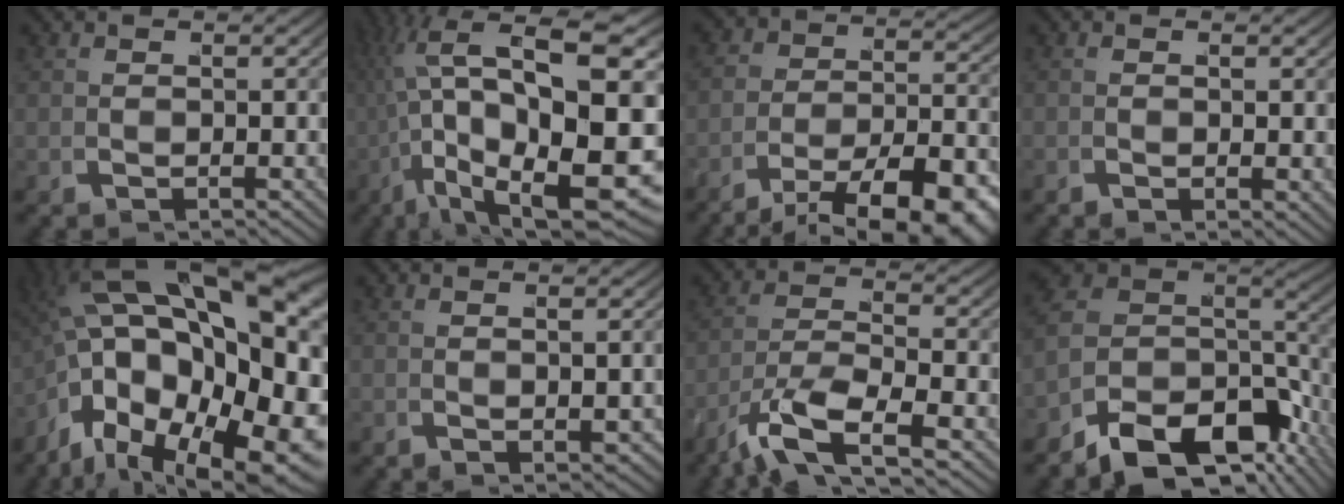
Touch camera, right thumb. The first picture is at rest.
{"total": 19.4, "force": [-1.0, 11.2, 15.8], "torque": [-0.282, -0.086, 0.029]}
{"total": 8.9, "force": [-5.1, 4.4, 5.8], "torque": [-0.050, -0.022, -0.077]}
{"total": 1.0, "force": [-0.3, 0.3, 1.0], "torque": [-0.012, 0.001, -0.010]}
{"total": 23.5, "force": [-0.9, 14.8, 18.3], "torque": [-0.326, -0.071, 0.018]}
{"total": 1.4, "force": [-0.4, 0.6, 1.2], "torque": [-0.019, 0.006, -0.007]}
{"total": 7.4, "force": [-2.9, 3.8, 5.6], "torque": [-0.118, -0.023, -0.046]}
{"total": 12.7, "force": [-2.9, 7.6, 9.7], "torque": [-0.175, -0.023, -0.035]}